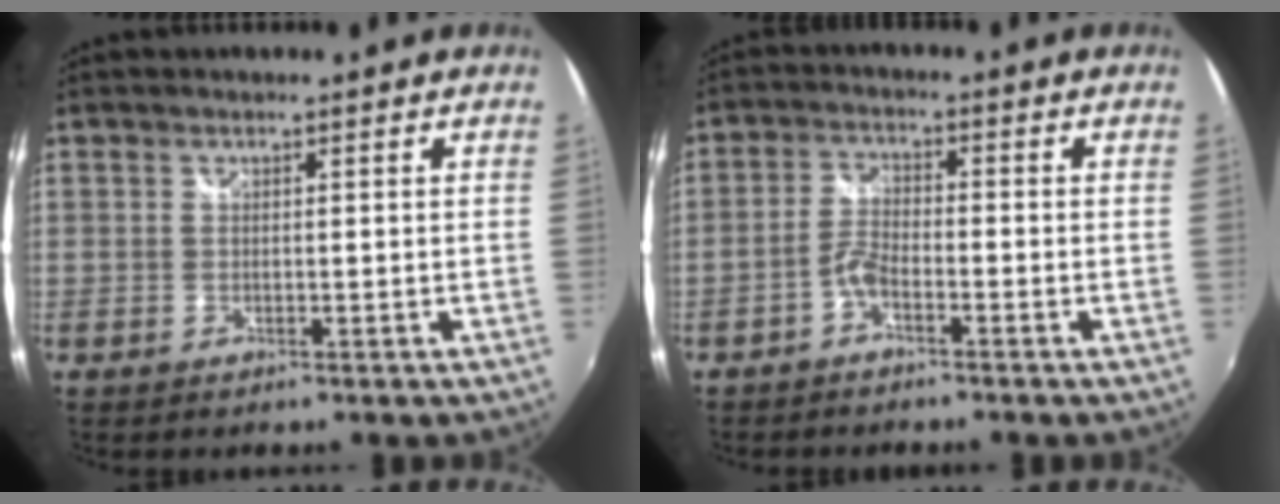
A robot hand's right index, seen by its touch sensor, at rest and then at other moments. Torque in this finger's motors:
{"motor_torque": [0.52, -0.16, 0.03, 0.03]}